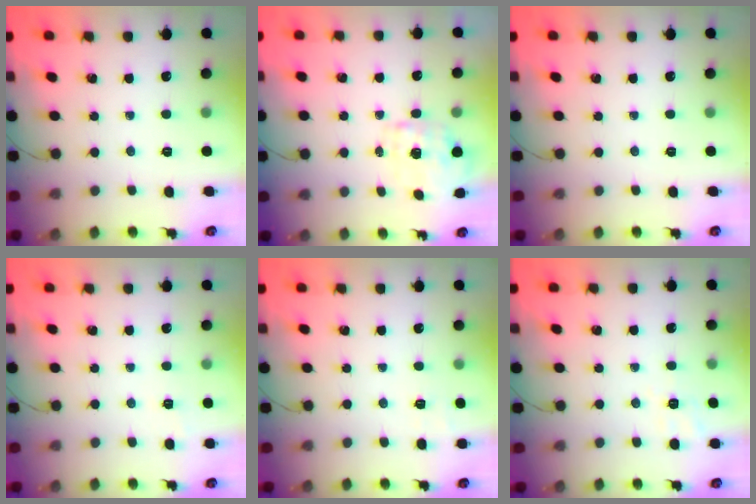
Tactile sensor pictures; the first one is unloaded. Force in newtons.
{"total": 1.9, "press": 1.8, "slide": 0.5}
{"total": 0.0}
{"total": 5.4, "press": 5.2, "slide": 1.5}
{"total": 4.9, "press": 4.5, "slide": 1.7}
{"total": 2.2, "press": 0.9, "slide": 2.0}